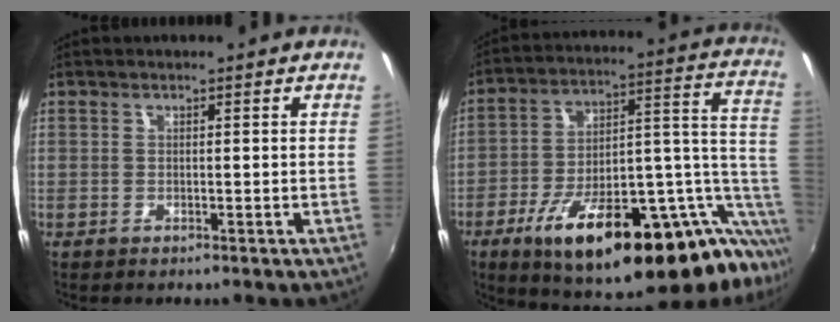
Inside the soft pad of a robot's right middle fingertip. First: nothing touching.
{"total": 30.7, "force": [-18.0, 8.7, 23.3], "torque": [-0.318, -0.008, -0.269]}